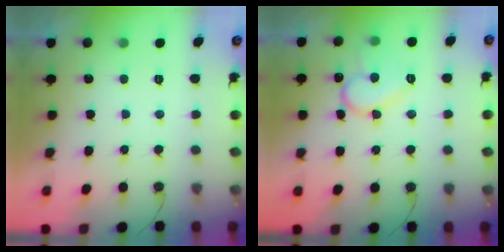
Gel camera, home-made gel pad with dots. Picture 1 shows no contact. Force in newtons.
{"total": 11.8, "press": 11.7, "slide": 1.0}